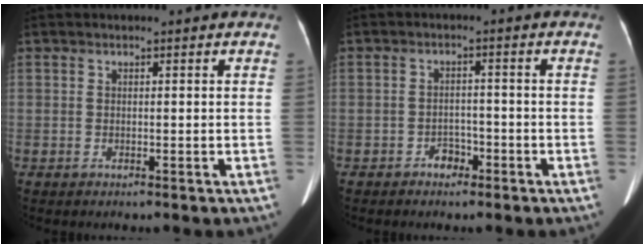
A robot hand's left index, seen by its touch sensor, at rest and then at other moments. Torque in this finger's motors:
{"motor_torque": [-0.08, 0.08, 0.01, 0.00]}